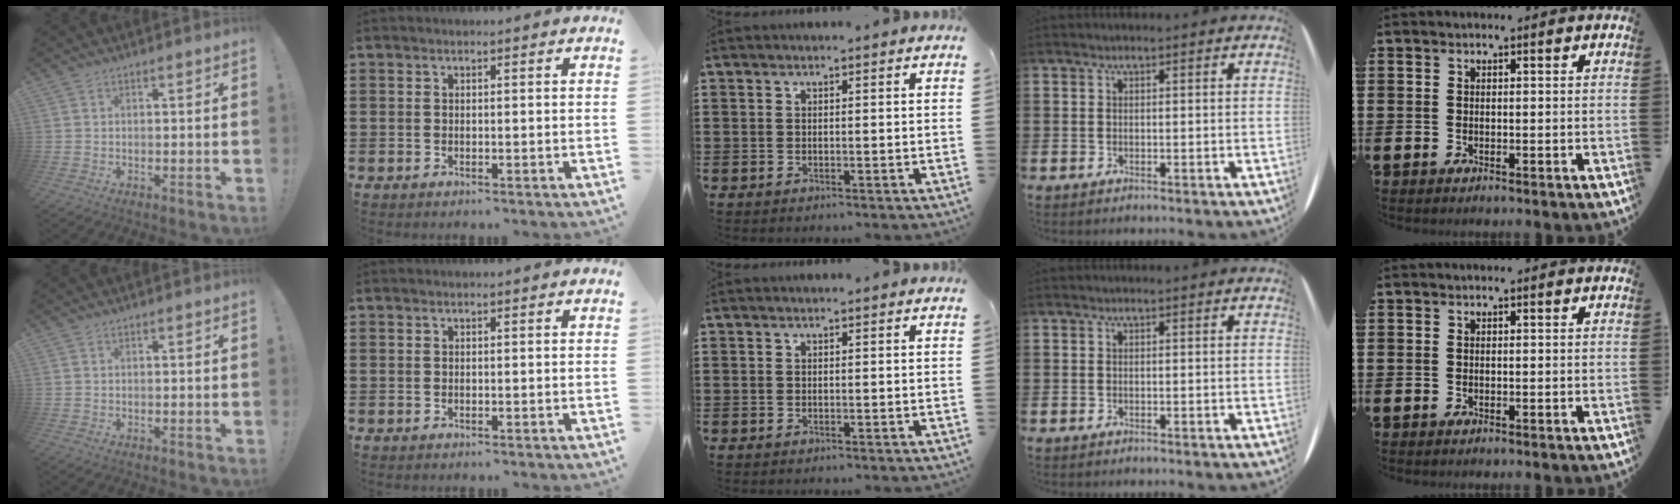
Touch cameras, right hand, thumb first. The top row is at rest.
{}